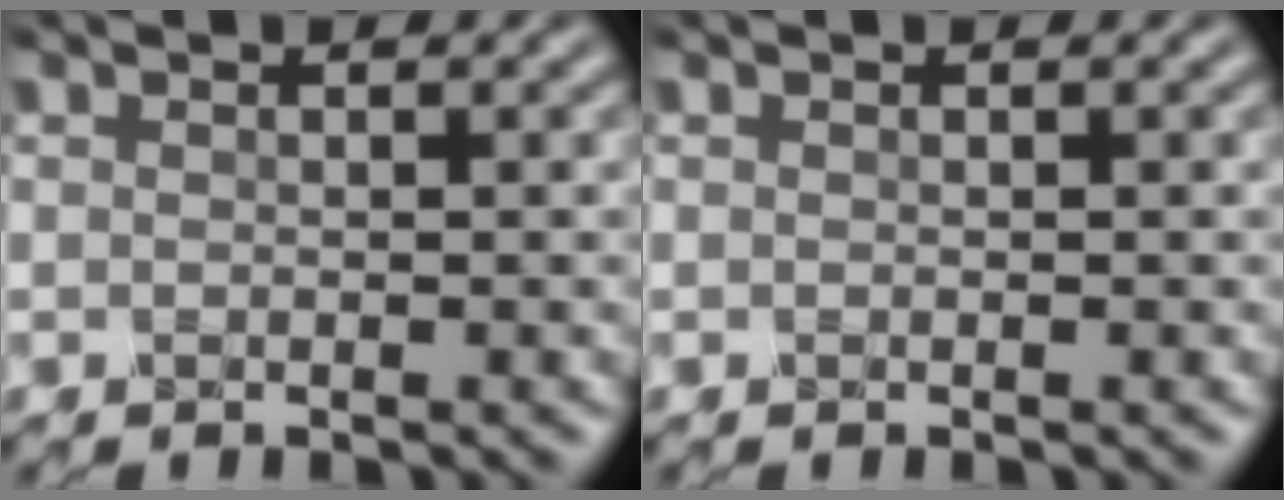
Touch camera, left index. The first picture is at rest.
{"total": 0.0}